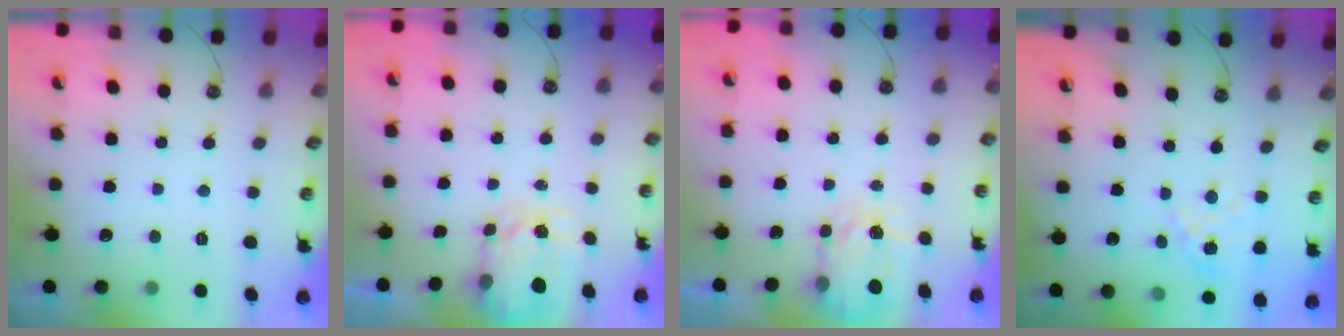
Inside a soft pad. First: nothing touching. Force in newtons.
{"total": 3.6, "press": 3.6, "slide": 0.4}
{"total": 4.0, "press": 4.0, "slide": 0.3}
{"total": 2.5, "press": 2.5, "slide": 0.2}